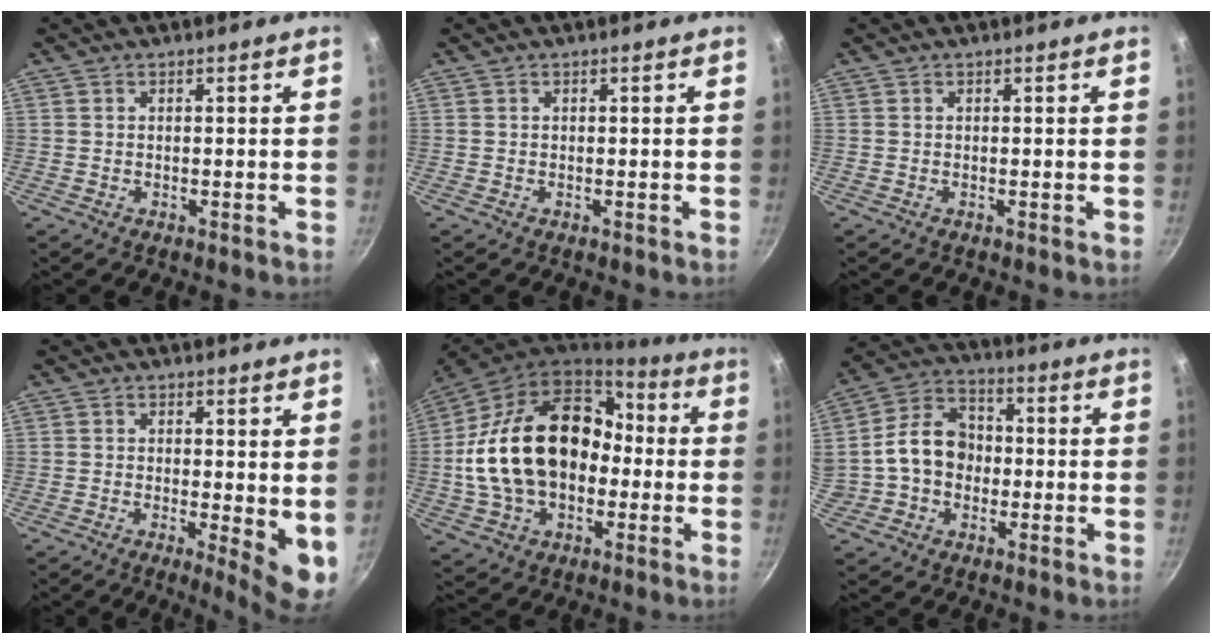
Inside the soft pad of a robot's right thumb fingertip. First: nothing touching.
{"total": 0.0}
{"total": 0.6, "force": [0.1, -0.2, 0.6], "torque": [-0.009, -0.004, -0.001]}
{"total": 7.0, "force": [0.1, 2.1, 6.7], "torque": [-0.086, -0.020, 0.002]}
{"total": 24.6, "force": [-0.7, 17.2, 17.5], "torque": [-0.292, 0.056, -0.006]}
{"total": 11.6, "force": [-0.7, 9.2, 7.0], "torque": [-0.088, 0.029, -0.022]}